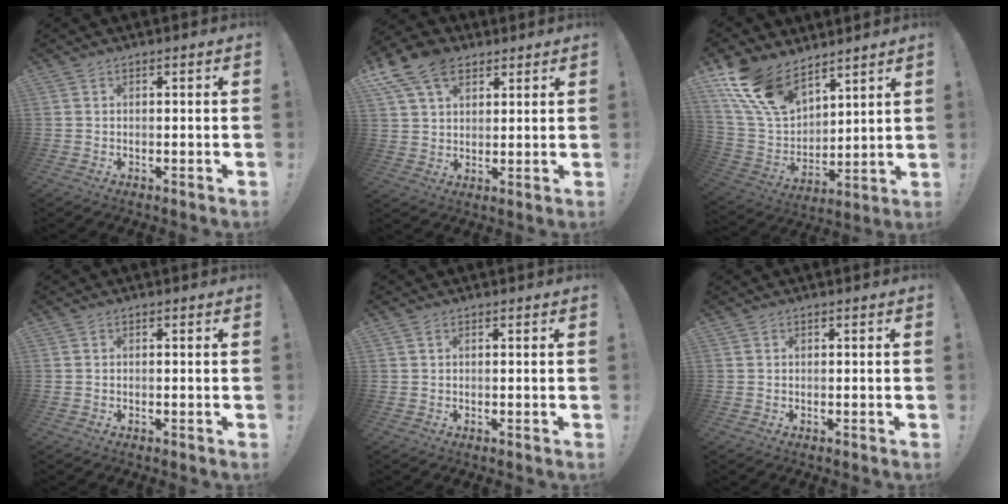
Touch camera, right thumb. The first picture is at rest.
{"total": 12.9, "force": [6.8, 8.5, 6.8], "torque": [-0.114, -0.024, 0.134]}
{"total": 17.2, "force": [11.6, 9.6, 8.2], "torque": [-0.165, -0.068, 0.224]}
{"total": 0.0}
{"total": 0.6, "force": [0.3, 0.2, 0.4], "torque": [-0.007, 0.000, 0.005]}
{"total": 0.0}